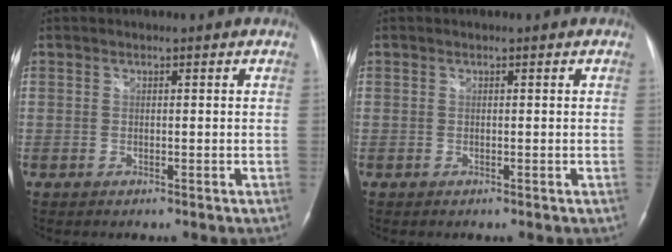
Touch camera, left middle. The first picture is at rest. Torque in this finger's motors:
{"motor_torque": [0.02, -0.01, -0.07, 0.00]}